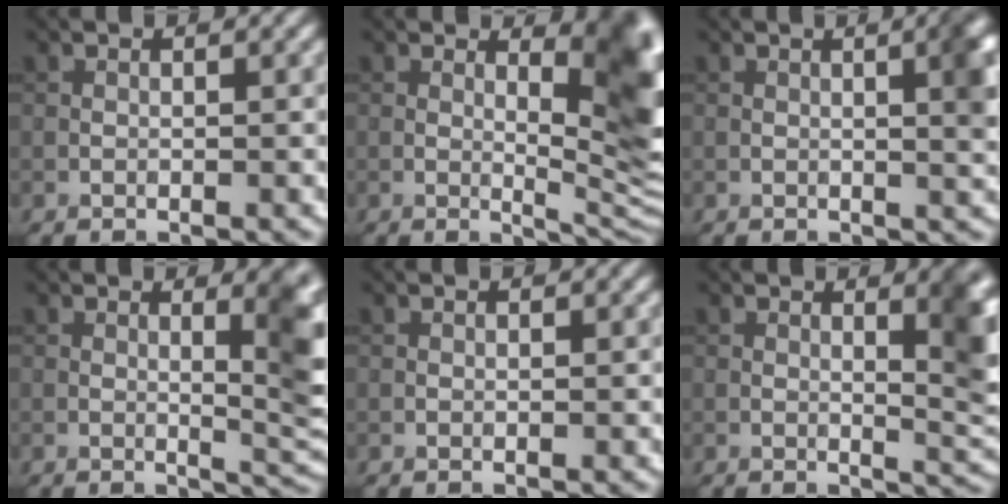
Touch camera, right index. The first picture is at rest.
{"total": 9.5, "force": [2.4, 3.5, 8.5], "torque": [-0.093, -0.008, 0.044]}
{"total": 4.3, "force": [0.5, 1.3, 4.0], "torque": [-0.038, 0.010, 0.007]}
{"total": 5.9, "force": [0.9, 1.6, 5.6], "torque": [-0.053, -0.001, 0.016]}
{"total": 0.0}
{"total": 5.3, "force": [1.1, 1.6, 4.9], "torque": [-0.044, -0.001, 0.018]}